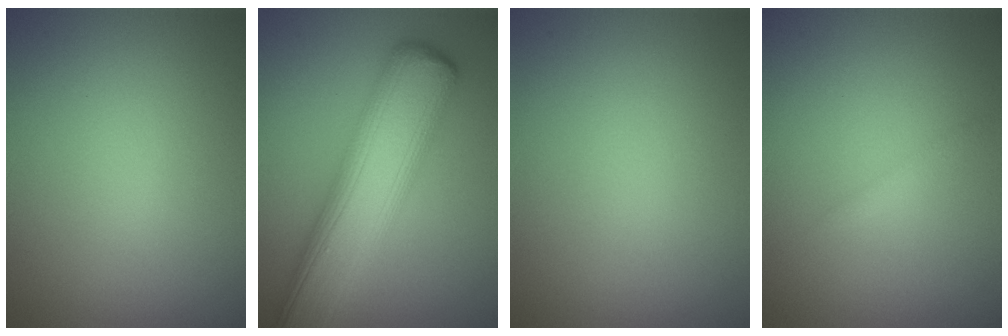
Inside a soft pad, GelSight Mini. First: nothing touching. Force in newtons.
{"total": 9.8, "press": 9.8, "slide": 0.5}
{"total": 0.0}
{"total": 0.7, "press": 0.7, "slide": 0.0}